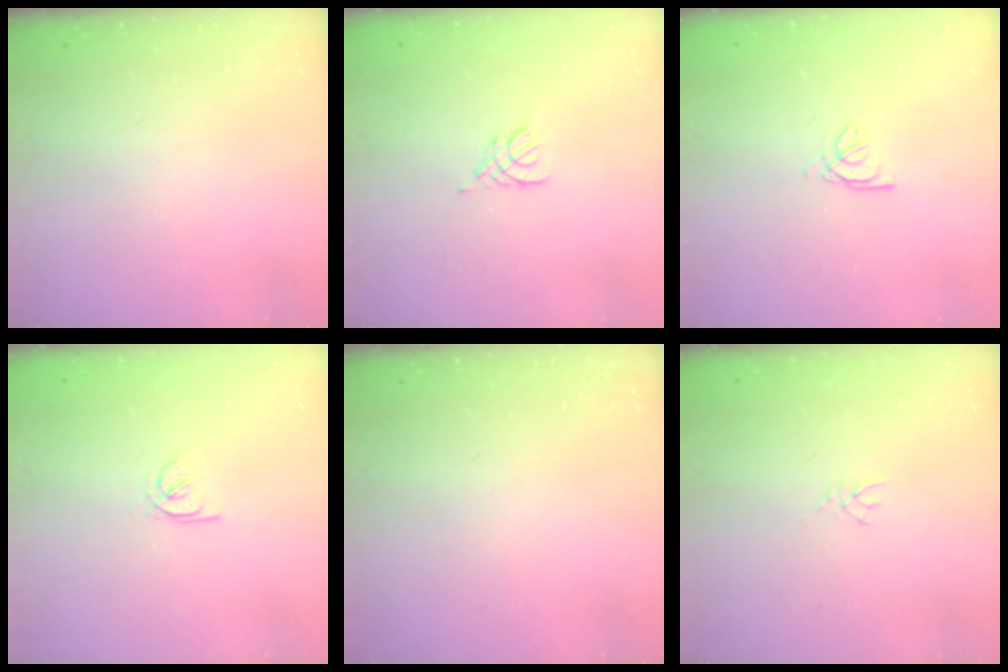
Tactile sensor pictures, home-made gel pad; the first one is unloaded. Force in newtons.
{"total": 2.9, "press": 2.8, "slide": 0.6}
{"total": 2.7, "press": 2.7, "slide": 0.4}
{"total": 1.8, "press": 1.8, "slide": 0.5}
{"total": 0.0}
{"total": 2.1, "press": 2.1, "slide": 0.3}